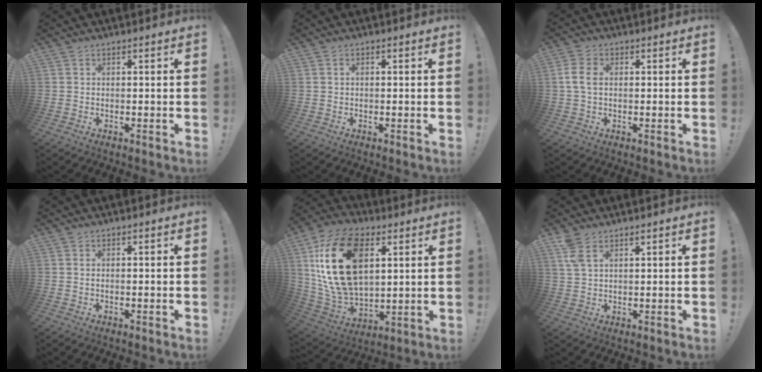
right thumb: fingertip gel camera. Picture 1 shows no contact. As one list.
[{"total": 0.6, "force": [0.0, 0.3, 0.5], "torque": [-0.009, 0.002, -0.001]}, {"total": 5.9, "force": [0.7, 3.7, 4.5], "torque": [-0.102, 0.011, 0.015]}, {"total": 0.6, "force": [0.3, 0.0, 0.6], "torque": [-0.012, 0.001, 0.005]}, {"total": 25.3, "force": [7.7, 15.9, 18.1], "torque": [-0.360, -0.029, 0.137]}, {"total": 5.5, "force": [3.4, 2.2, 3.8], "torque": [-0.075, -0.016, 0.063]}]